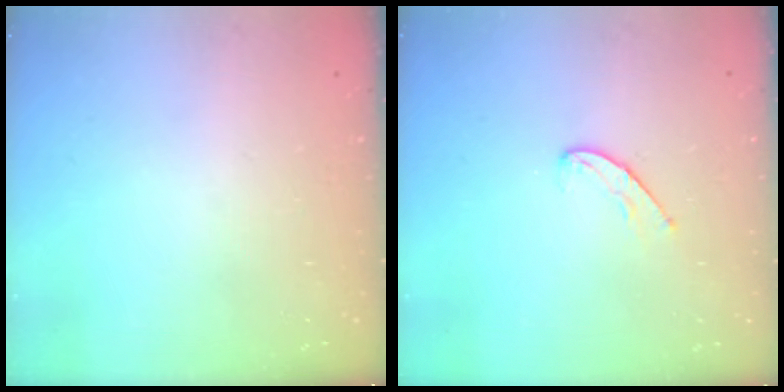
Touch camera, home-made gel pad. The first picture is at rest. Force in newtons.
{"total": 6.5, "press": 6.4, "slide": 0.6}